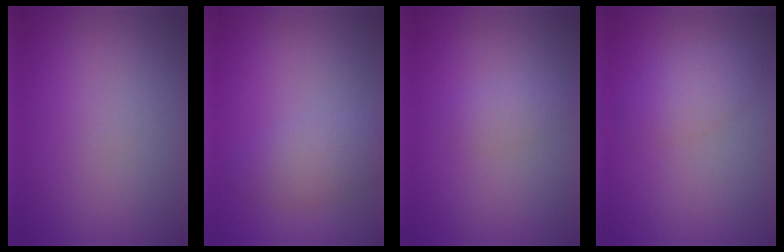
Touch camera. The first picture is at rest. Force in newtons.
{"total": 2.9, "press": 2.9, "slide": 0.1}
{"total": 1.4, "press": 1.4, "slide": 0.0}
{"total": 2.4, "press": 2.4, "slide": 0.2}